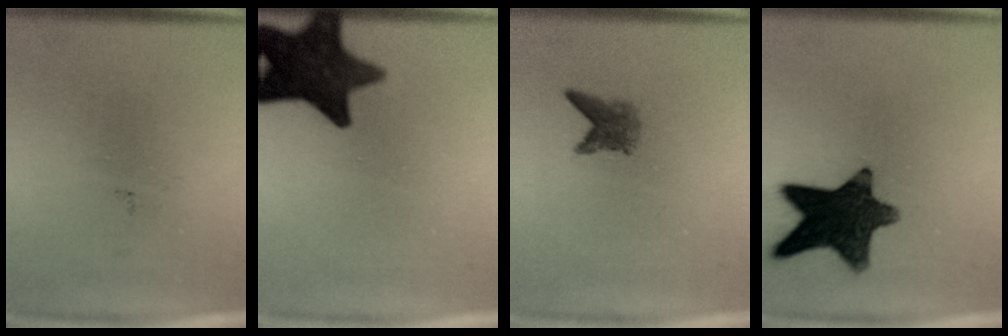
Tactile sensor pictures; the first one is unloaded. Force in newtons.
{"total": 14.3}
{"total": 2.3}
{"total": 13.3}